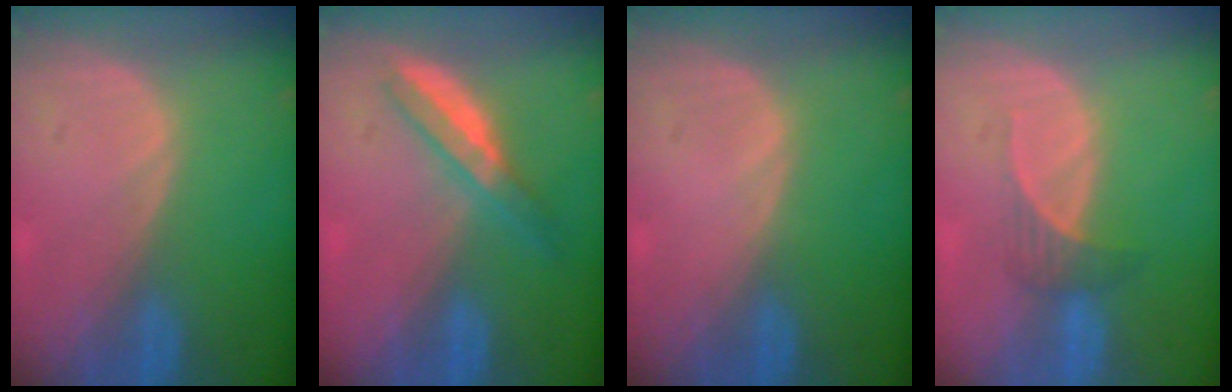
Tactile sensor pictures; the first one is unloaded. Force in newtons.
{"total": 5.2, "press": 4.6, "slide": 2.4}
{"total": 0.0}
{"total": 2.5, "press": 2.3, "slide": 0.9}